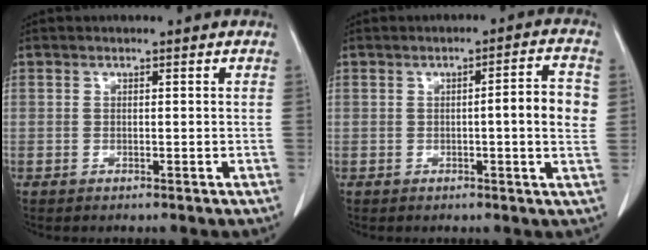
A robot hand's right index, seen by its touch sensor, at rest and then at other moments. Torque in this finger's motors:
{"motor_torque": [0.22, 0.08, 0.04, 0.01]}